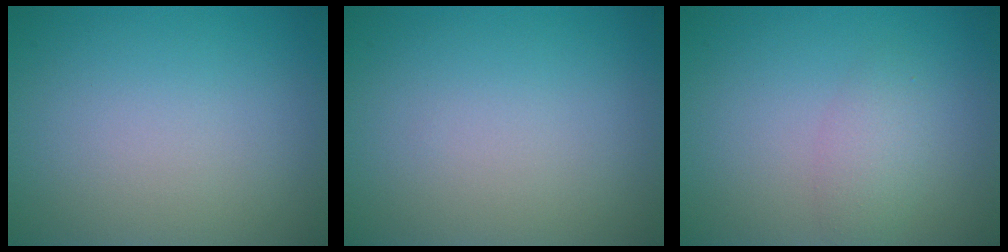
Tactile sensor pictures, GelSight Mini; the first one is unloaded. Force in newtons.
{"total": 0.0}
{"total": 2.0, "press": 2.0, "slide": 0.1}